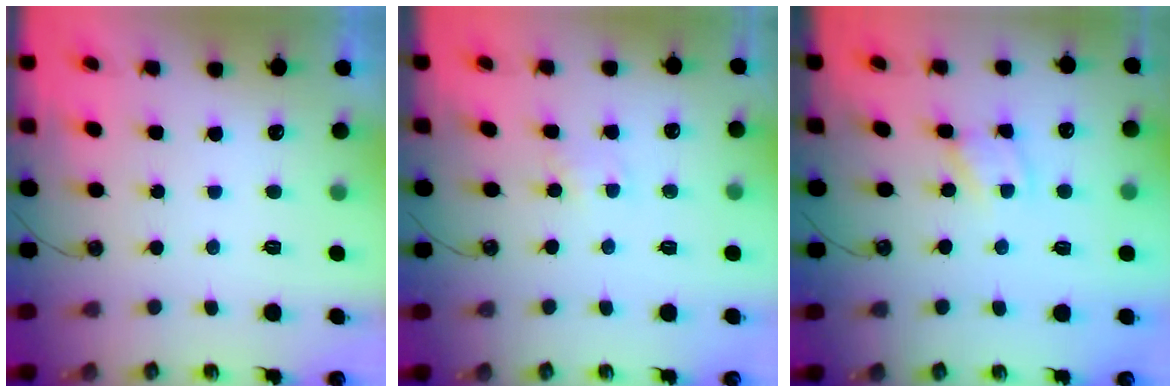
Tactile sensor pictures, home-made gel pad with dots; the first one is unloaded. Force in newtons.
{"total": 2.5, "press": 2.5, "slide": 0.3}
{"total": 1.9, "press": 1.9, "slide": 0.1}